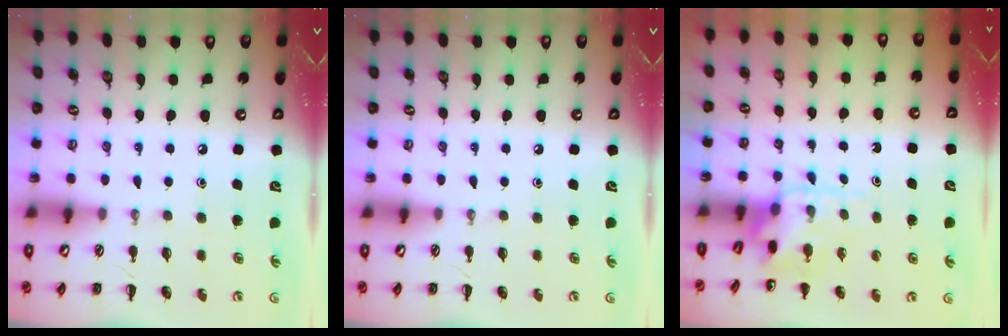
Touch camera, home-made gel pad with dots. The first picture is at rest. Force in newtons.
{"total": 0.0}
{"total": 4.4, "press": 4.3, "slide": 1.0}